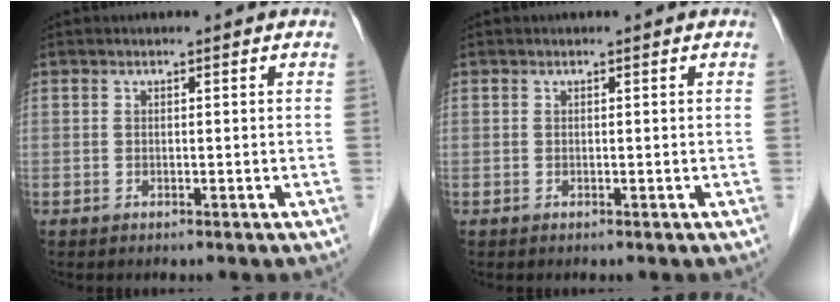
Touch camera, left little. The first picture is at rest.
{"total": 0.0}